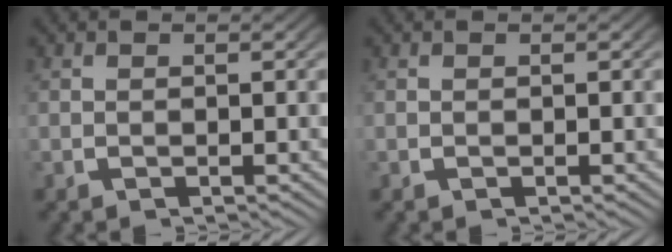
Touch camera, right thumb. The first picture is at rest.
{"total": 0.0}